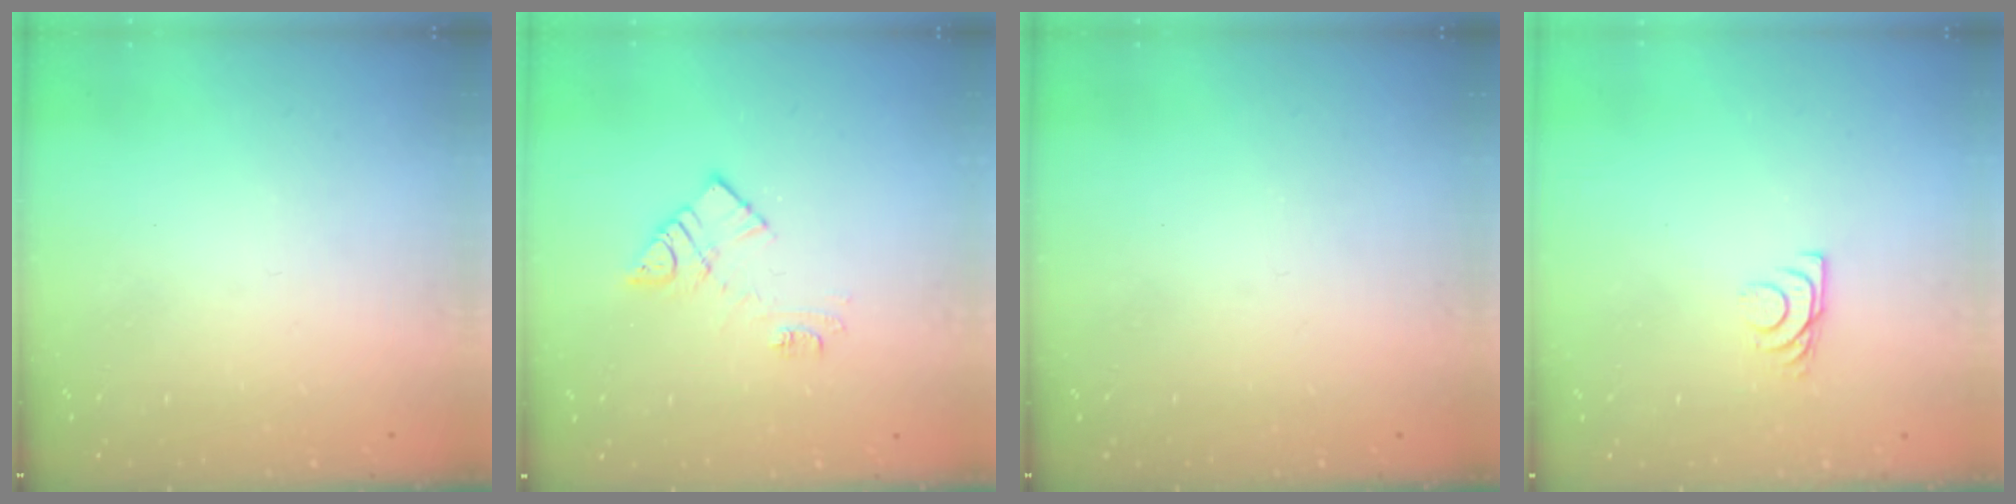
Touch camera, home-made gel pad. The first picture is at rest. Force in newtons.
{"total": 10.1, "press": 10.1, "slide": 0.6}
{"total": 0.0}
{"total": 5.4, "press": 5.3, "slide": 0.7}